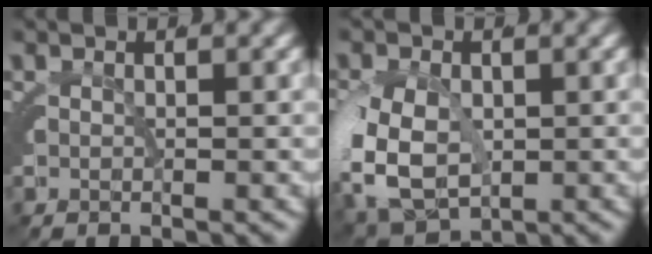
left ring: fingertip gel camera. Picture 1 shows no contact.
{"total": 7.6, "force": [-2.3, 6.5, 3.3], "torque": [-0.105, -0.038, -0.028]}